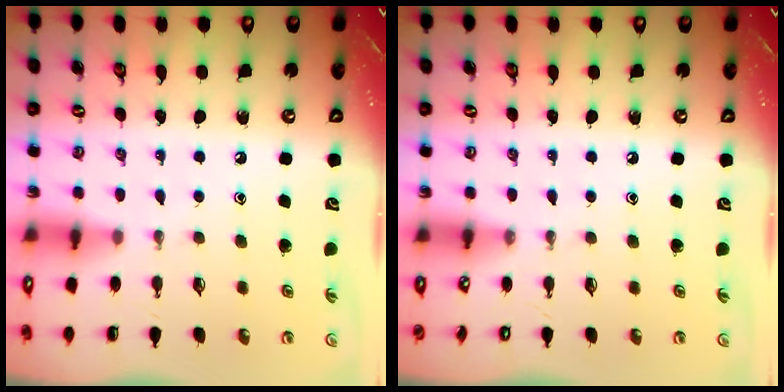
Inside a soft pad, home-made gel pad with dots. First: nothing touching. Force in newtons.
{"total": 0.0}